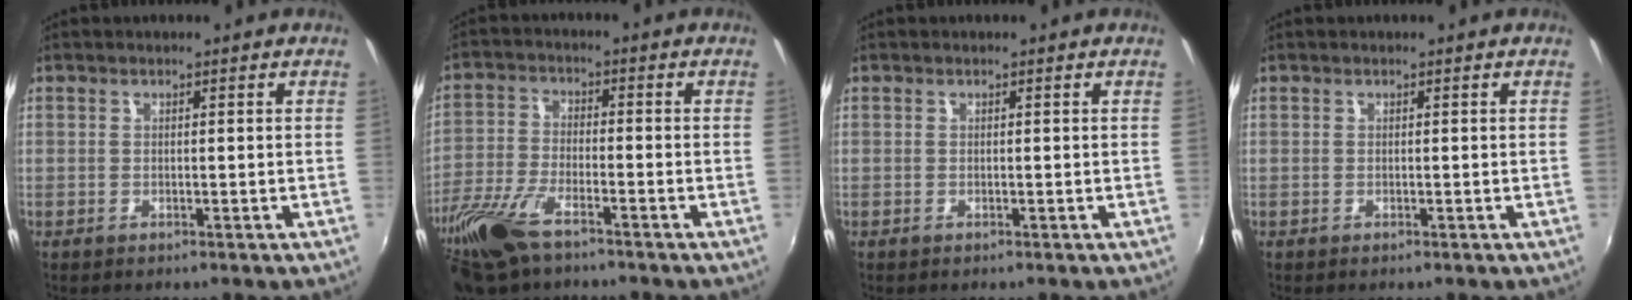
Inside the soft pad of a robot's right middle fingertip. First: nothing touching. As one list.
[{"total": 12.4, "force": [-8.4, 4.3, 7.9], "torque": [-0.190, -0.025, -0.172]}, {"total": 0.0}, {"total": 0.0}]